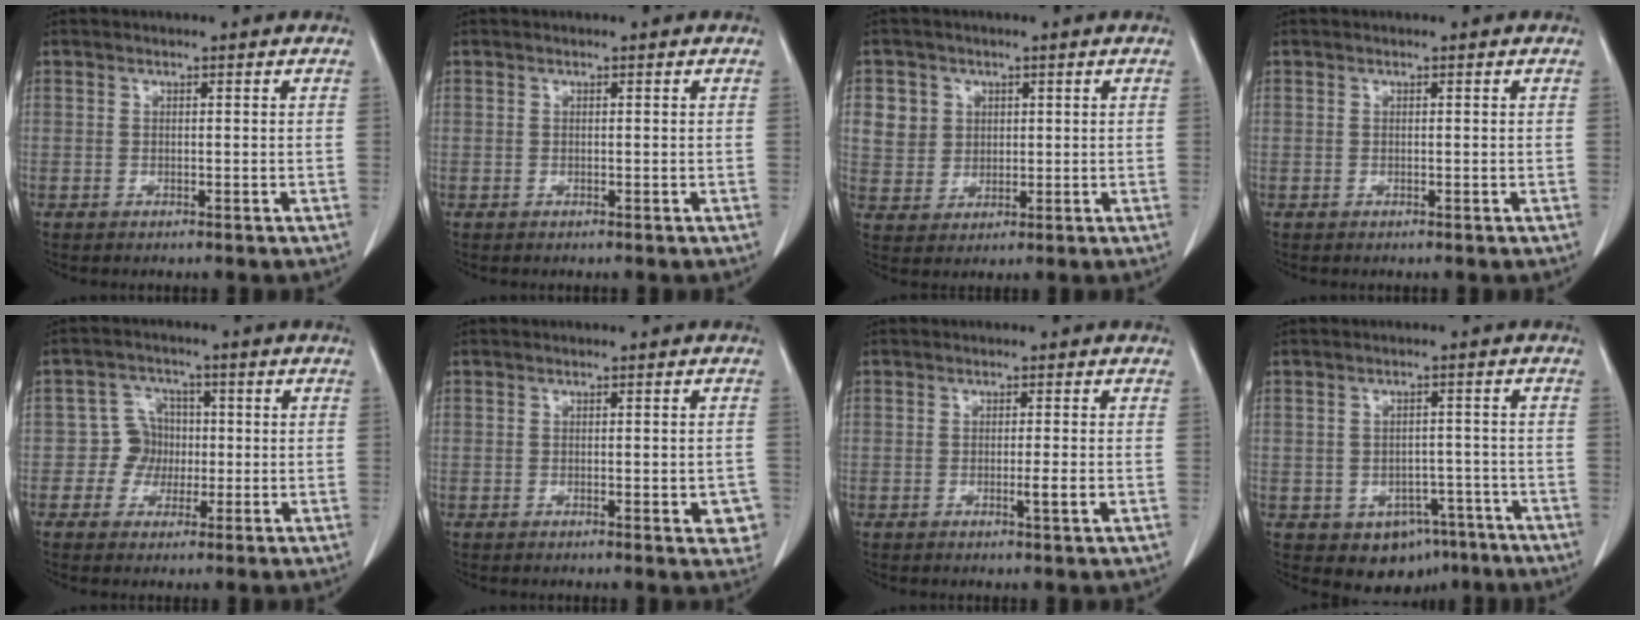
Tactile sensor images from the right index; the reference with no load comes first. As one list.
[{"total": 0.0}, {"total": 5.4, "force": [1.8, 5.0, 0.8], "torque": [-0.015, 0.009, 0.043]}, {"total": 0.0}, {"total": 4.7, "force": [-0.5, 4.6, 1.0], "torque": [-0.013, 0.016, -0.007]}, {"total": 4.0, "force": [-1.2, 1.4, 3.6], "torque": [-0.024, -0.001, -0.012]}, {"total": 2.2, "force": [-0.6, -0.2, 2.1], "torque": [-0.032, -0.005, -0.008]}, {"total": 6.9, "force": [-3.8, 5.1, 2.7], "torque": [-0.021, 0.012, -0.042]}]